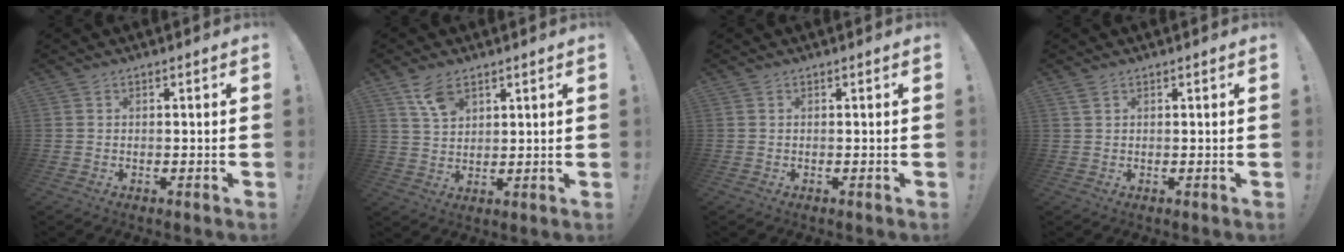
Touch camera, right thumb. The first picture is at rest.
{"total": 6.9, "force": [4.3, 3.7, 3.9], "torque": [-0.071, -0.017, 0.082]}
{"total": 0.0}
{"total": 1.7, "force": [1.2, 0.6, 1.1], "torque": [-0.017, -0.001, 0.021]}